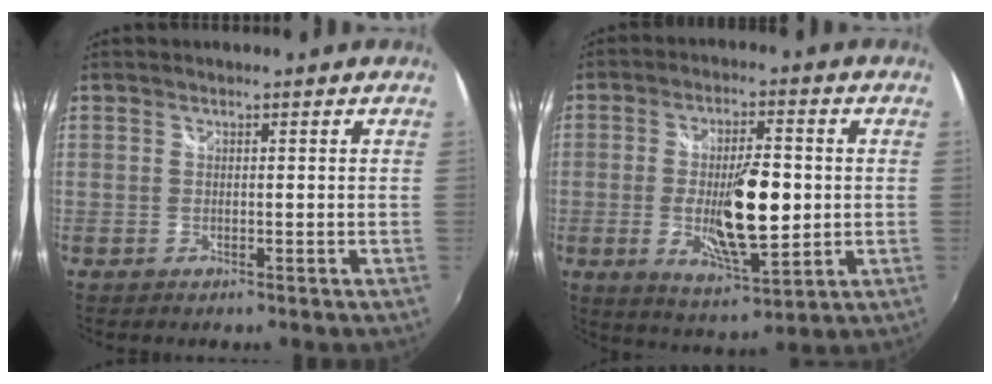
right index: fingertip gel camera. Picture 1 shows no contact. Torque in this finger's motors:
{"motor_torque": [1.77, -0.37, 0.98, 0.21]}